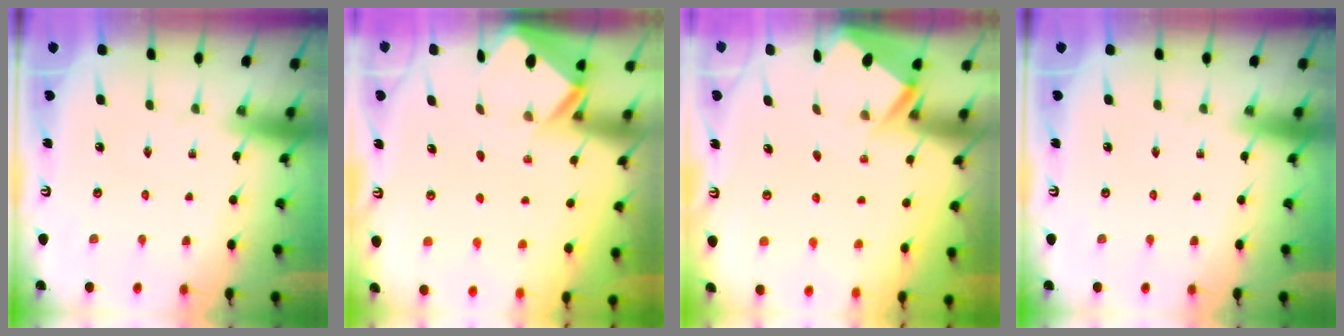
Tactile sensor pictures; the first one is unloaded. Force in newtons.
{"total": 2.3, "press": 2.3, "slide": 0.1}
{"total": 2.9, "press": 2.9, "slide": 0.4}
{"total": 0.0}